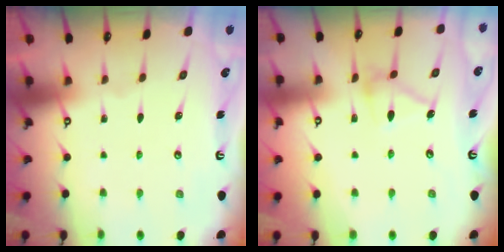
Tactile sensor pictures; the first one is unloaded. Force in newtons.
{"total": 12.5, "press": 12.5, "slide": 0.3}